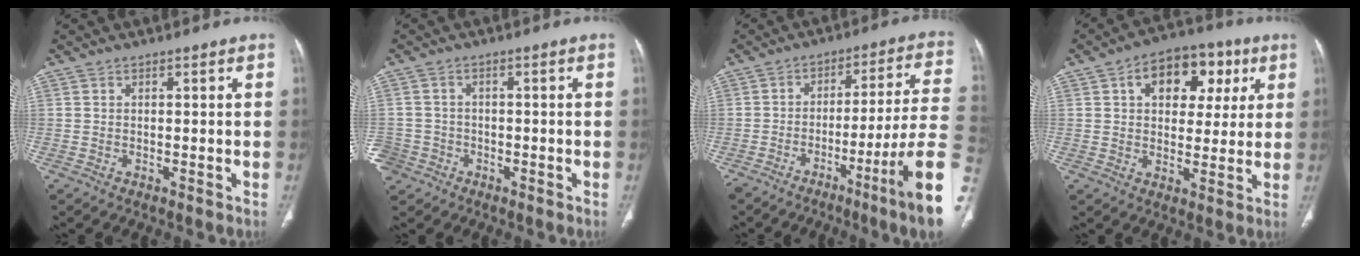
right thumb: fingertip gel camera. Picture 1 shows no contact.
{"total": 5.3, "force": [-2.7, 4.6, 0.4], "torque": [-0.007, 0.021, -0.046]}
{"total": 20.6, "force": [-7.7, 0.2, 19.2], "torque": [-0.239, 0.030, -0.119]}
{"total": 13.2, "force": [4.8, 8.7, 8.7], "torque": [-0.074, 0.005, 0.069]}